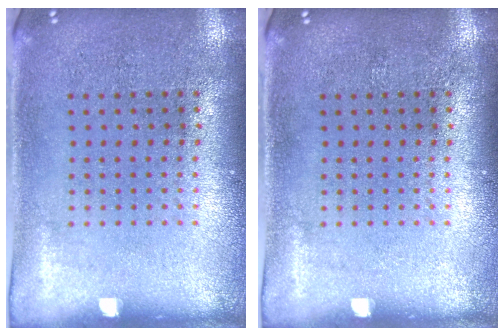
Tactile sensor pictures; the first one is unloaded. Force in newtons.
{"total": 0.0}